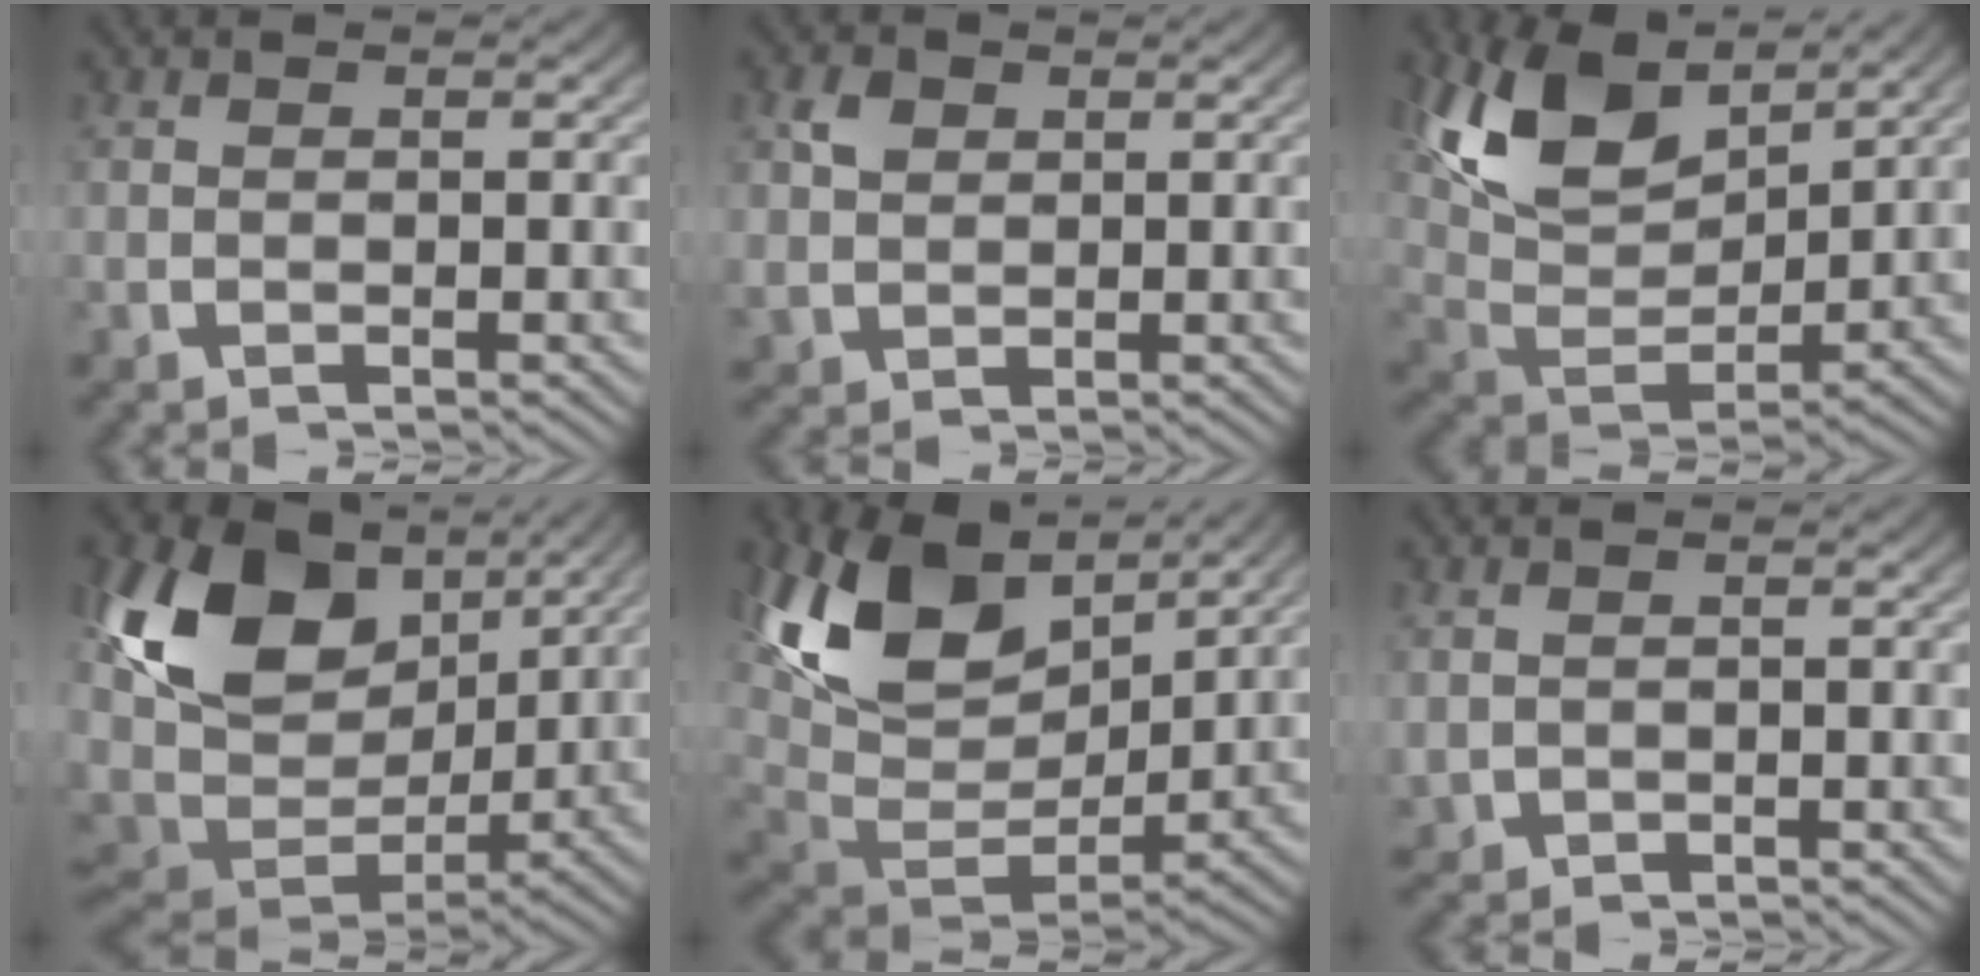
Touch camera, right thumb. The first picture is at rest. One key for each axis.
{"total": 2.5, "fx": 1.0, "fy": 2.0, "fz": 1.1, "tx": -0.021, "ty": -0.003, "tz": 0.027}
{"total": 10.4, "fx": 3.6, "fy": 6.0, "fz": 7.7, "tx": -0.166, "ty": -0.016, "tz": 0.069}
{"total": 15.2, "fx": 2.6, "fy": 9.9, "fz": 11.2, "tx": -0.235, "ty": -0.028, "tz": 0.052}
{"total": 13.1, "fx": 3.3, "fy": 8.3, "fz": 9.6, "tx": -0.218, "ty": -0.030, "tz": 0.067}
{"total": 1.4, "fx": 0.1, "fy": 1.3, "fz": 0.4, "tx": -0.015, "ty": -0.009, "tz": 0.010}